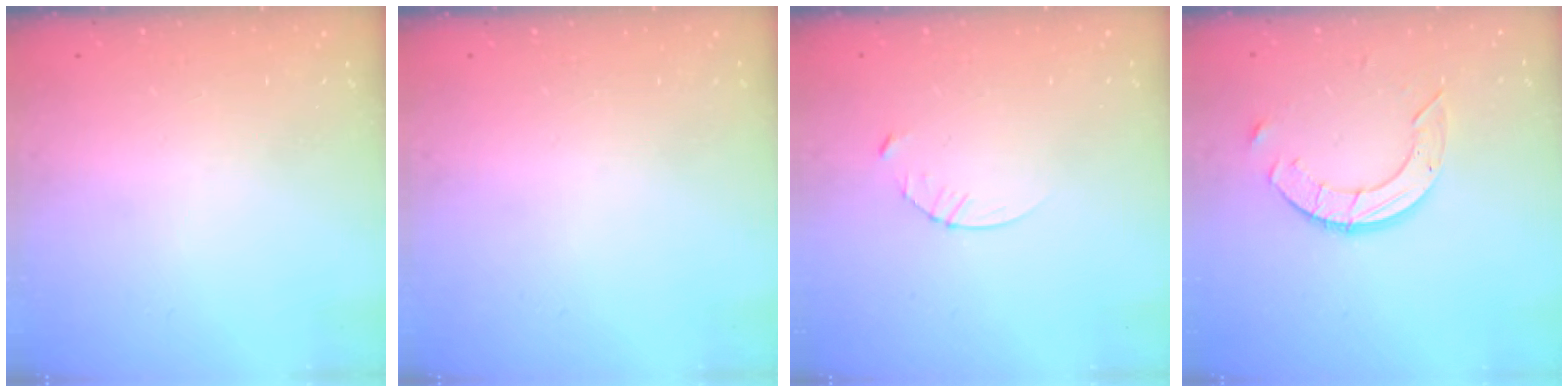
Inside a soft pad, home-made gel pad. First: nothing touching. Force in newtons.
{"total": 0.0}
{"total": 3.4, "press": 3.4, "slide": 0.4}
{"total": 9.0, "press": 9.0, "slide": 0.7}